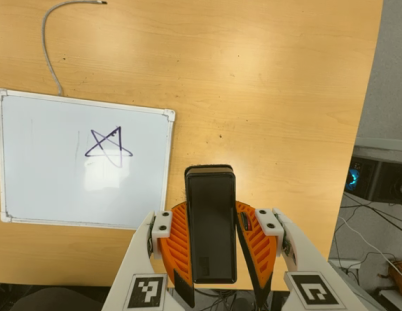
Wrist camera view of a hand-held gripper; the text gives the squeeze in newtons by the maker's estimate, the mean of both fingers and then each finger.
{"total": 6.8, "left": 5.4, "right": 8.3}